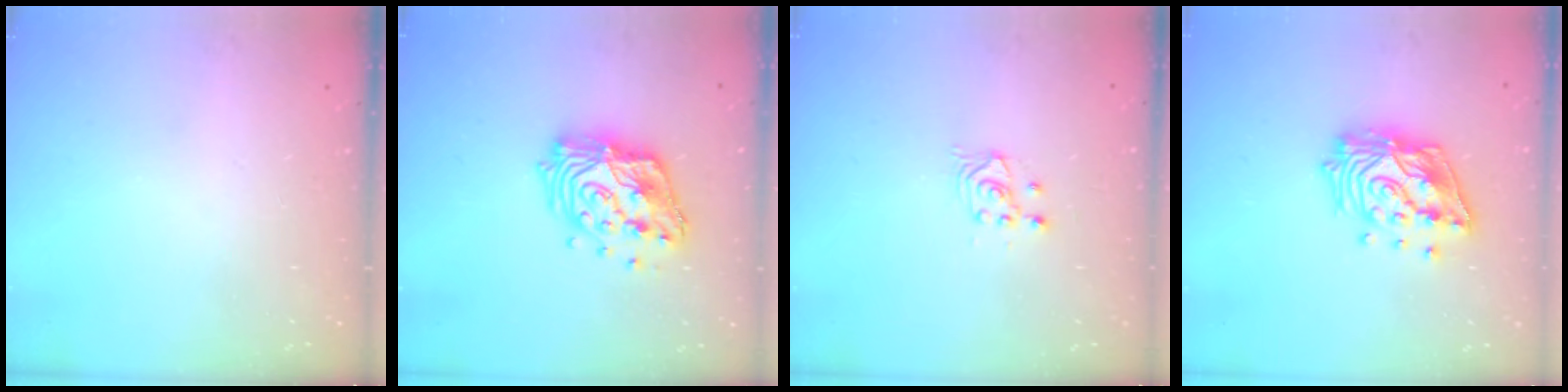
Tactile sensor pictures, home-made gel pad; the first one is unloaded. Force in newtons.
{"total": 15.9, "press": 15.9, "slide": 1.0}
{"total": 2.6, "press": 2.6, "slide": 0.1}
{"total": 17.5, "press": 17.5, "slide": 1.4}